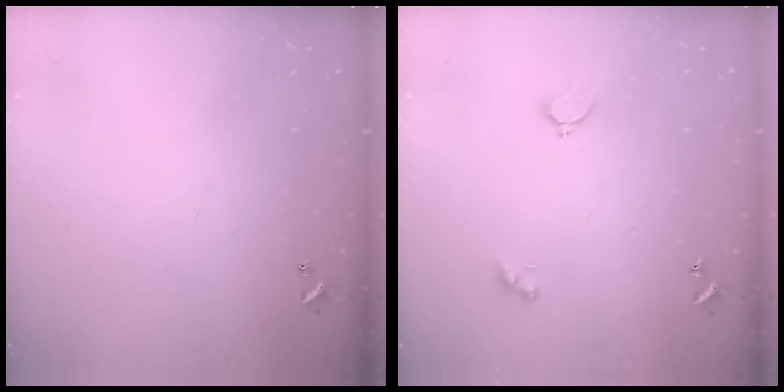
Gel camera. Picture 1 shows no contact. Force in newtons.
{"total": 1.8, "press": 1.7, "slide": 0.5}